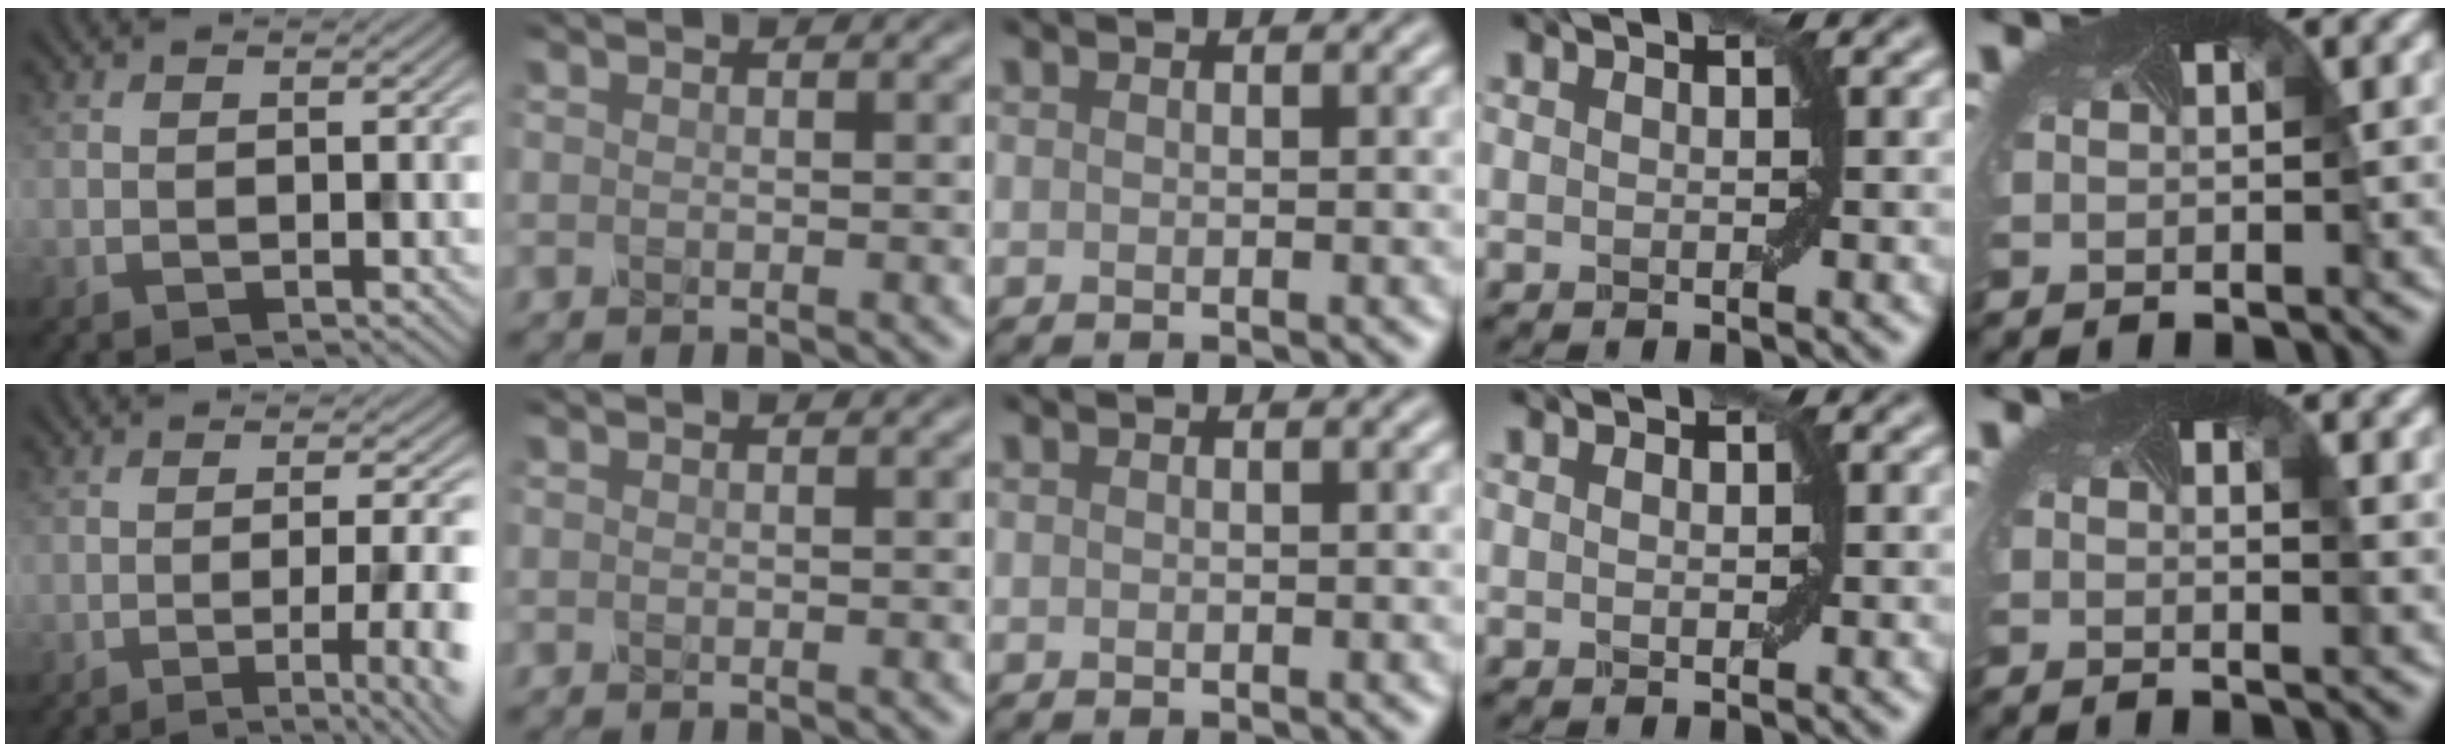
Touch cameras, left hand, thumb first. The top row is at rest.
{"thumb": {"total": 6.7, "force": [-2.0, 1.0, 6.3], "torque": [-0.082, 0.000, -0.028]}, "ring": {"total": 0.7, "force": [0.2, 0.5, 0.5], "torque": [-0.004, 0.002, 0.004]}}